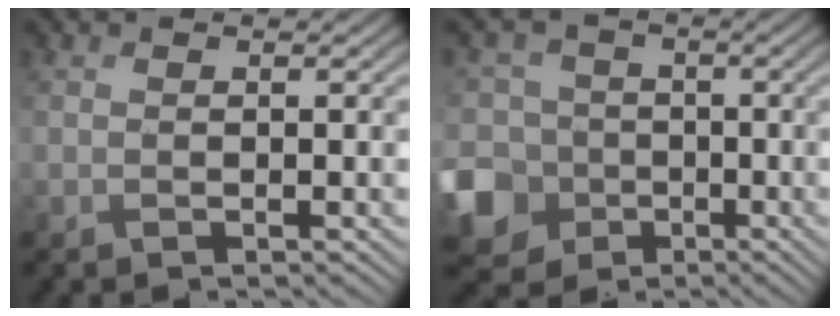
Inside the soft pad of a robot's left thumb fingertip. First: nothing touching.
{"total": 12.3, "force": [-4.1, 10.6, 4.6], "torque": [-0.153, -0.020, -0.099]}